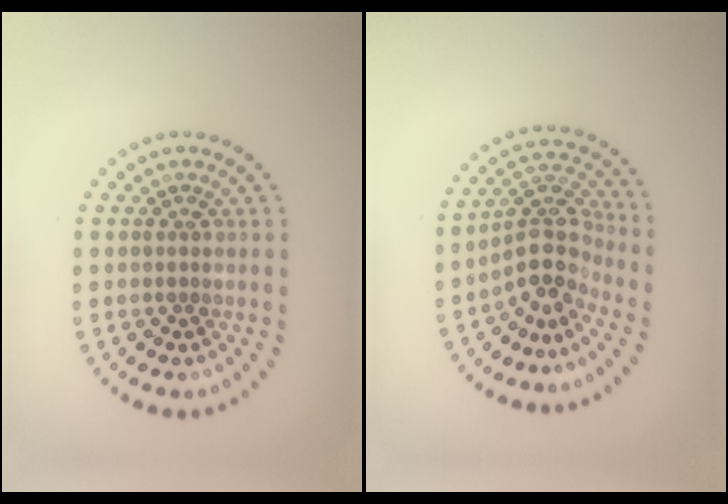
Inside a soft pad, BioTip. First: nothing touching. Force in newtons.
{"total": 4.0, "press": 3.2, "slide": 2.3}